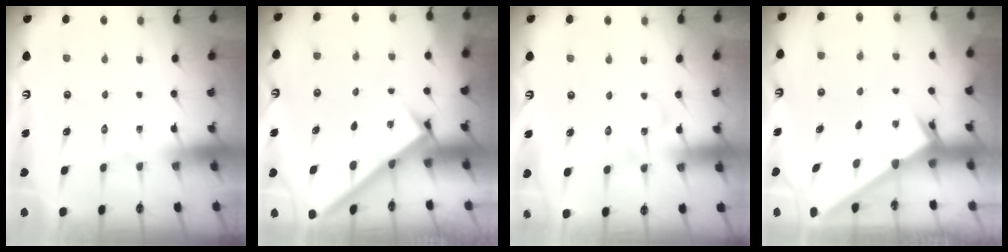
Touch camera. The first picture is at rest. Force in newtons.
{"total": 2.6, "press": 2.6, "slide": 0.3}
{"total": 6.6, "press": 6.6, "slide": 0.4}
{"total": 2.4, "press": 2.4, "slide": 0.2}